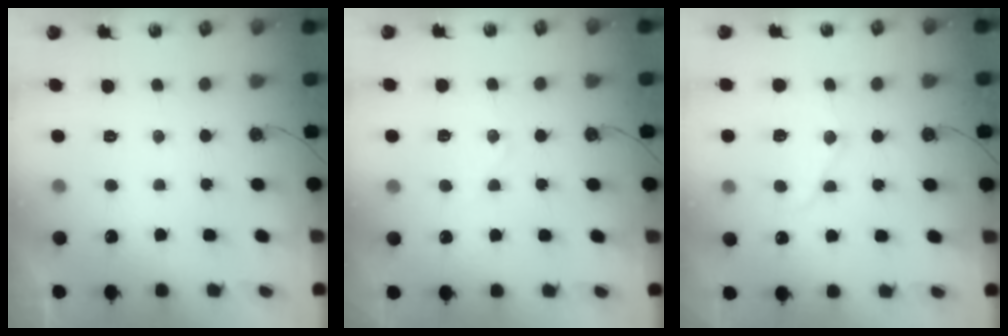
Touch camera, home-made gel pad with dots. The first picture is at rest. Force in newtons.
{"total": 7.6, "press": 7.6, "slide": 0.6}
{"total": 11.5, "press": 11.5, "slide": 0.7}